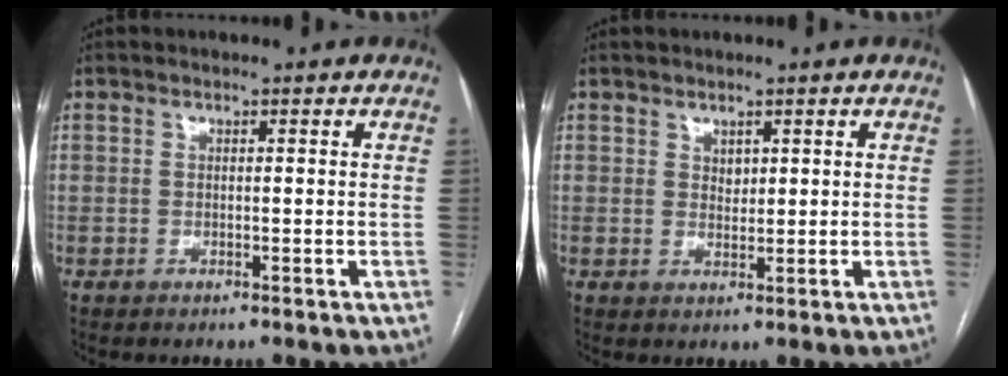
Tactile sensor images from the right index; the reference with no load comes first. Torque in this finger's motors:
{"motor_torque": [0.00, 0.01, 0.01, 0.02]}